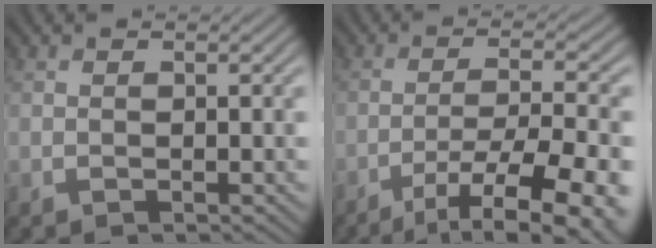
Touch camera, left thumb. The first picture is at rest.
{"total": 12.8, "force": [-8.2, 3.0, 9.4], "torque": [-0.157, -0.015, -0.111]}